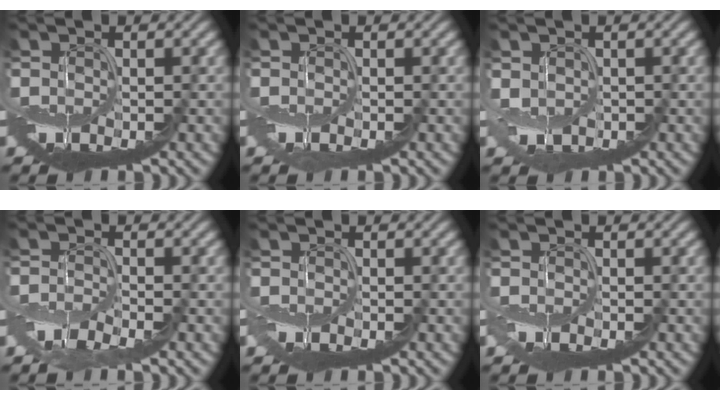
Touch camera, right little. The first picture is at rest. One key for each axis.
{"total": 0.0}
{"total": 2.0, "fx": 1.5, "fy": 1.1, "fz": 0.6, "tx": -0.013, "ty": -0.002, "tz": 0.030}
{"total": 1.6, "fx": -1.1, "fy": -0.8, "fz": -0.7, "tx": 0.014, "ty": 0.004, "tz": -0.027}
{"total": 0.7, "fx": -0.3, "fy": -0.3, "fz": -0.5, "tx": 0.010, "ty": 0.000, "tz": -0.008}
{"total": 0.8, "fx": -0.4, "fy": -0.4, "fz": -0.6, "tx": 0.011, "ty": 0.001, "tz": -0.008}